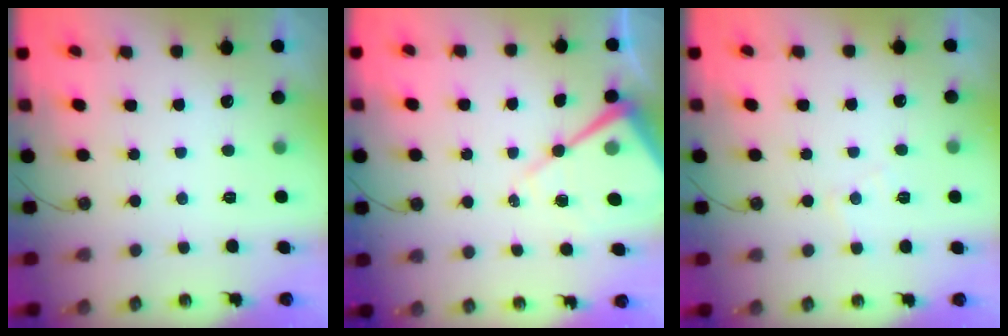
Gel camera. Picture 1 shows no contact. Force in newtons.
{"total": 12.4, "press": 12.3, "slide": 1.3}
{"total": 6.3, "press": 6.2, "slide": 0.9}